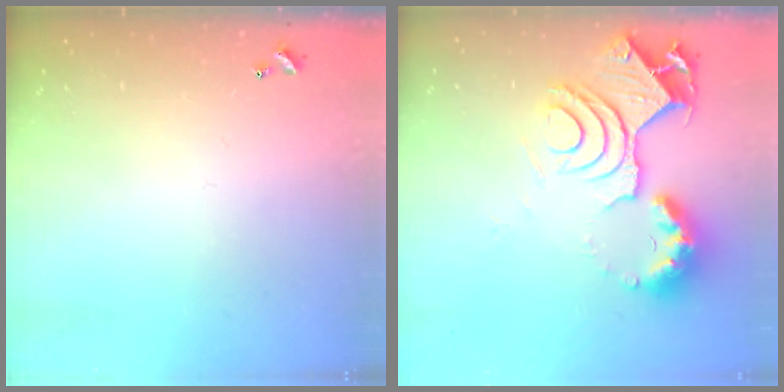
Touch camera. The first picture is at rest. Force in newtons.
{"total": 16.4, "press": 16.3, "slide": 1.7}